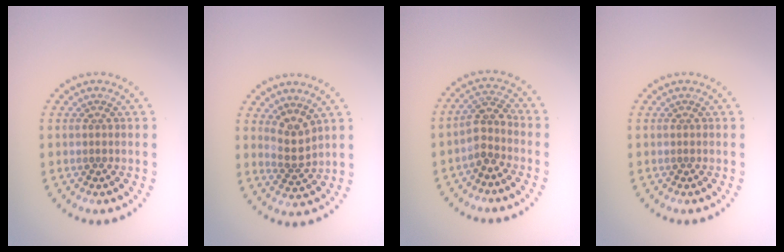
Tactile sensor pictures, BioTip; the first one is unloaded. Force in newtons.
{"total": 2.3, "press": 1.8, "slide": 1.5}
{"total": 2.5, "press": 2.0, "slide": 1.6}
{"total": 0.0}